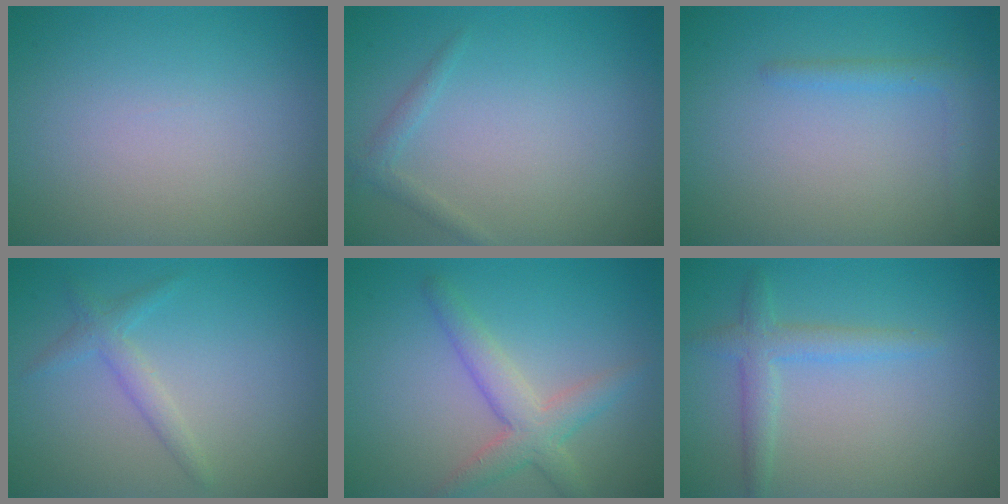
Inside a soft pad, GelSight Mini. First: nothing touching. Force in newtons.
{"total": 1.1, "press": 1.1, "slide": 0.1}
{"total": 1.4, "press": 1.4, "slide": 0.1}
{"total": 1.8, "press": 1.8, "slide": 0.0}
{"total": 3.7, "press": 3.7, "slide": 0.1}
{"total": 2.4, "press": 2.4, "slide": 0.1}